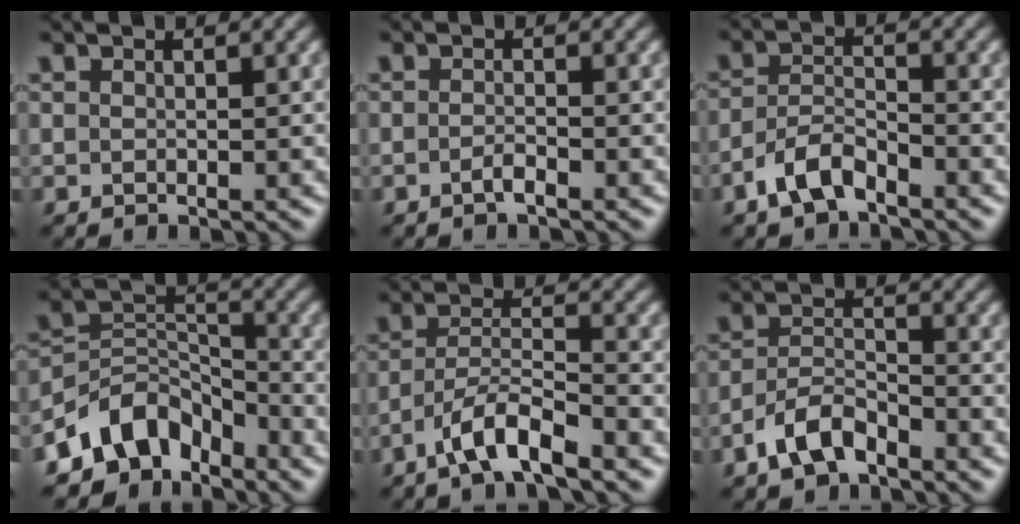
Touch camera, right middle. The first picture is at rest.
{"total": 1.1, "force": [-0.7, 0.2, 0.9], "torque": [-0.018, 0.002, -0.014]}
{"total": 3.6, "force": [-2.6, 1.4, 2.0], "torque": [-0.042, 0.009, -0.055]}
{"total": 6.4, "force": [-4.8, 3.6, 2.2], "torque": [-0.023, 0.004, -0.100]}
{"total": 4.7, "force": [-3.2, 0.8, 3.3], "torque": [-0.059, 0.008, -0.066]}
{"total": 3.8, "force": [-2.7, 1.6, 2.1], "torque": [-0.043, 0.008, -0.057]}